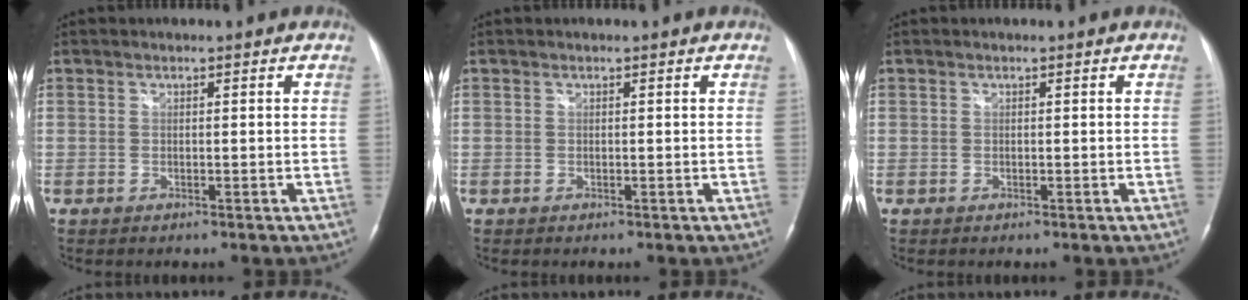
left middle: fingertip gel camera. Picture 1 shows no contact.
{"total": 0.0}
{"total": 0.0}